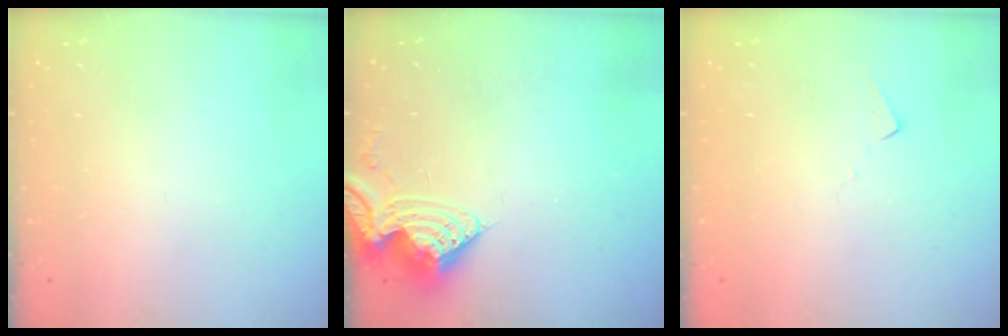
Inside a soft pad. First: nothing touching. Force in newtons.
{"total": 9.5, "press": 9.5, "slide": 1.0}
{"total": 5.4, "press": 5.4, "slide": 0.6}